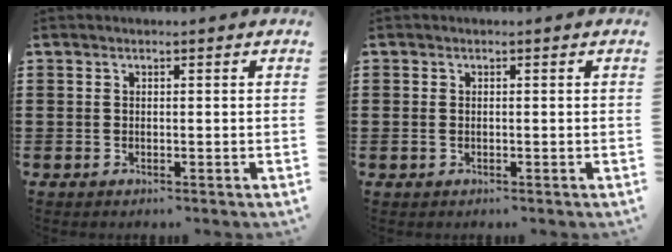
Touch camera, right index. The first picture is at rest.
{"total": 0.7, "force": [-0.1, 0.4, 0.6], "torque": [-0.013, 0.002, -0.003]}